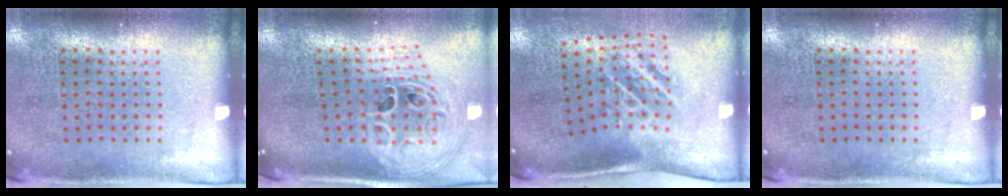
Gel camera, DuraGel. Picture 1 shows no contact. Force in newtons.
{"total": 2.9, "press": 2.0, "slide": 2.0}
{"total": 2.1, "press": 1.3, "slide": 1.6}
{"total": 0.0}